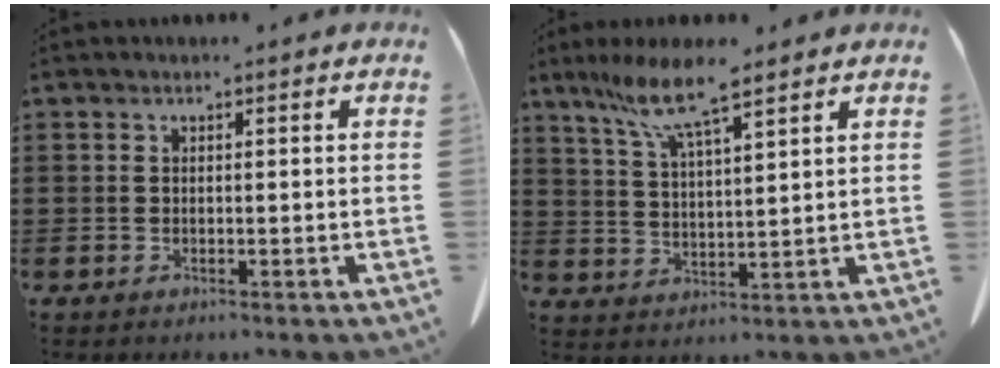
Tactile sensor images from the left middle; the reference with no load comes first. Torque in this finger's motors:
{"motor_torque": [0.44, -0.26, 0.47, 0.10]}